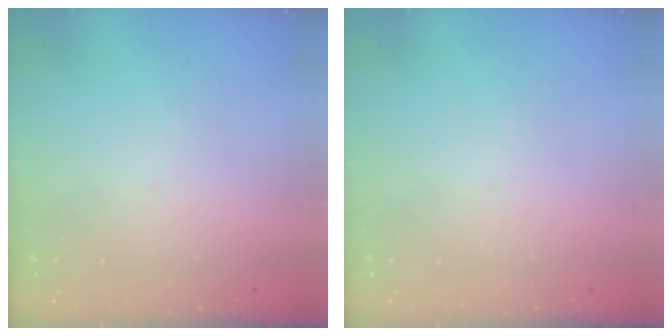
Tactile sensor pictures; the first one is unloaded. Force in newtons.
{"total": 0.0}